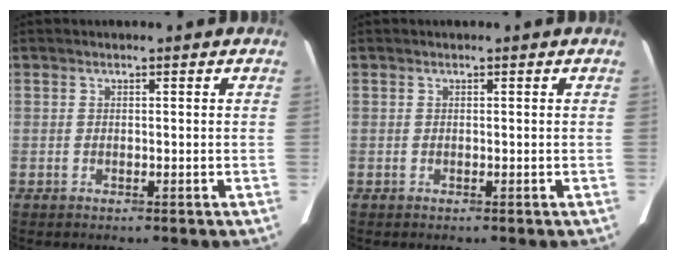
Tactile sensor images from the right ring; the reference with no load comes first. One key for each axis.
{"total": 0.0}